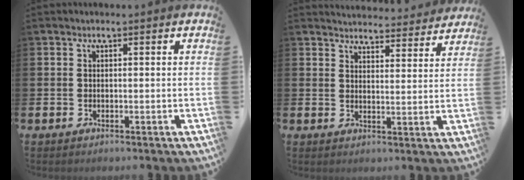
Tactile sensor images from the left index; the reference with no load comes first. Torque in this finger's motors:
{"motor_torque": [0.89, -1.25, 0.20, 0.07]}